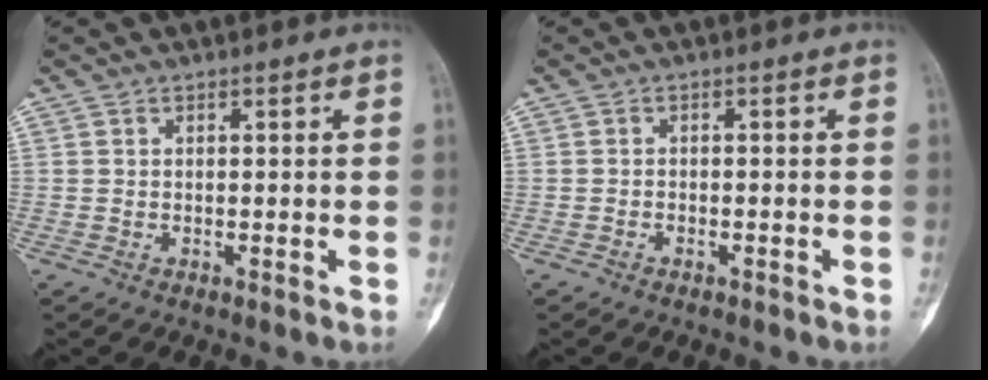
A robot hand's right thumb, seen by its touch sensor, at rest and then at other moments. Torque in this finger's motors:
{"motor_torque": [-0.52, -0.32, -0.02, -0.06, 0.03]}